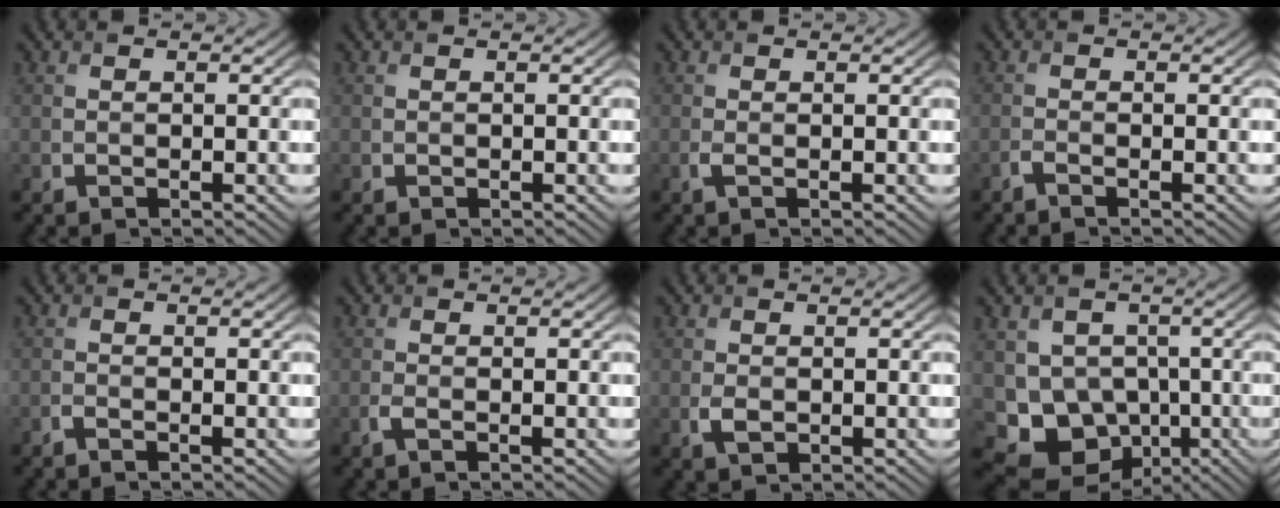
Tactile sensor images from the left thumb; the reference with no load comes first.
{"total": 0.0}
{"total": 0.8, "force": [-0.1, 0.2, 0.7], "torque": [-0.019, -0.003, -0.003]}
{"total": 1.0, "force": [-0.8, 0.0, 0.6], "torque": [-0.012, 0.000, -0.021]}
{"total": 0.7, "force": [-0.5, 0.1, 0.4], "torque": [-0.008, 0.000, -0.012]}
{"total": 0.9, "force": [-0.4, 0.2, 0.8], "torque": [-0.020, -0.001, -0.011]}
{"total": 1.6, "force": [-0.2, 1.1, 1.1], "torque": [-0.028, -0.006, -0.001]}
{"total": 8.5, "force": [-1.7, 7.5, 3.8], "torque": [-0.074, -0.028, -0.036]}